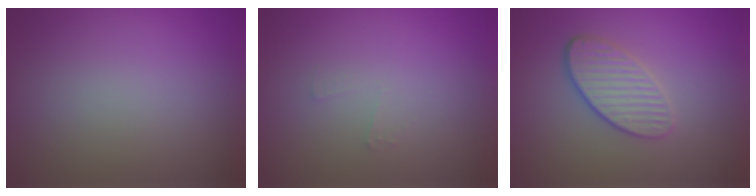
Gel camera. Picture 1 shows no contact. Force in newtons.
{"total": 0.7, "press": 0.7, "slide": 0.1}
{"total": 4.0, "press": 3.2, "slide": 2.4}